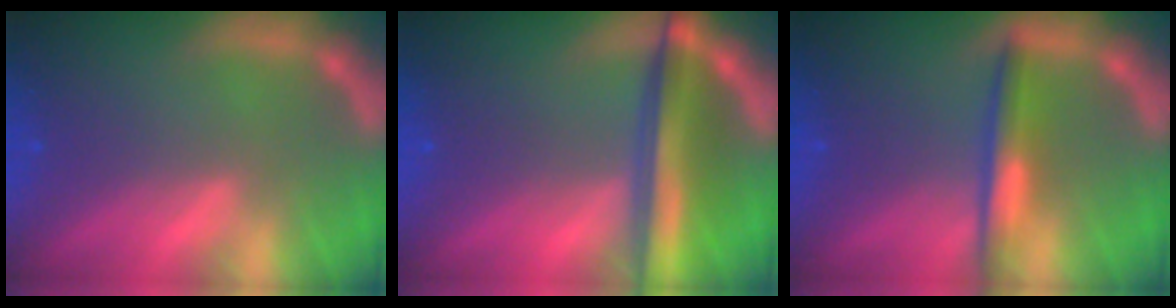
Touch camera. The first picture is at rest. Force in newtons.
{"total": 7.1}
{"total": 3.5}